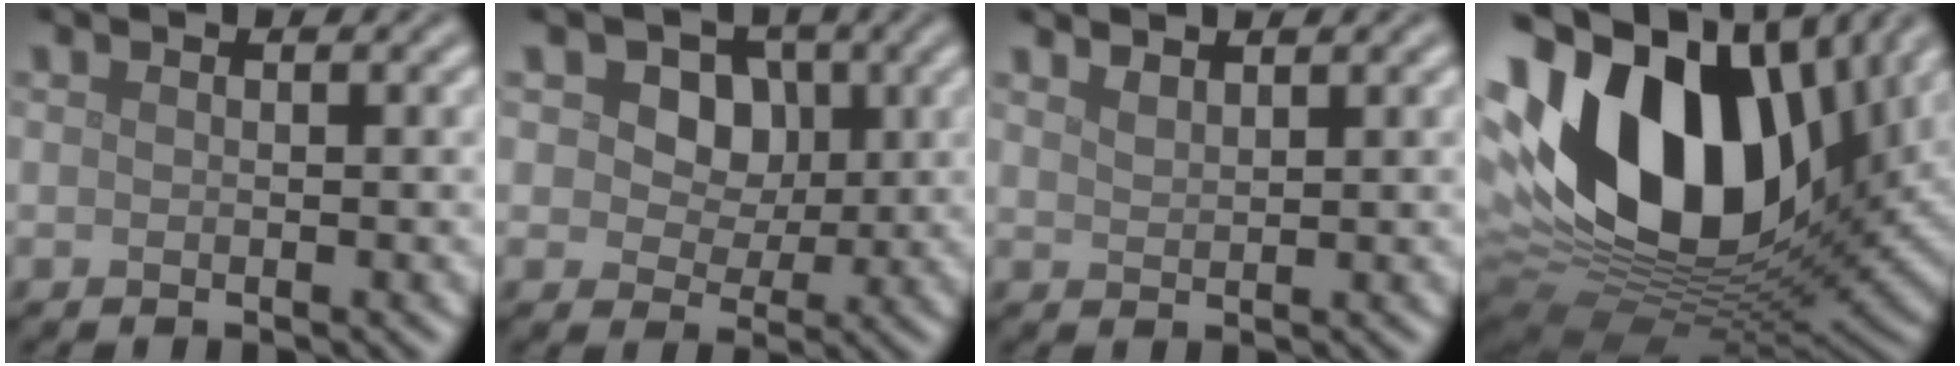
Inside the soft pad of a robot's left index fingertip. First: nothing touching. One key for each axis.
{"total": 7.6, "fx": 3.2, "fy": 5.7, "fz": 4.0, "tx": -0.067, "ty": 0.014, "tz": 0.037}
{"total": 1.4, "fx": 1.3, "fy": 0.2, "fz": 0.4, "tx": -0.006, "ty": 0.003, "tz": 0.024}
{"total": 19.8, "fx": 5.3, "fy": 12.2, "fz": 14.6, "tx": -0.304, "ty": 0.009, "tz": 0.086}